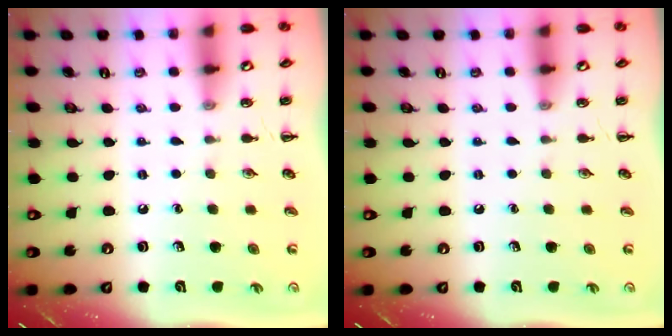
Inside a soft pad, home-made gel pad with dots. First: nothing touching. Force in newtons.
{"total": 0.0}